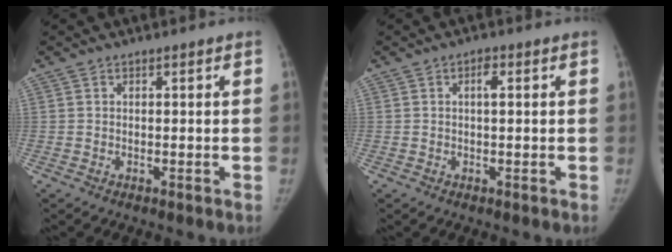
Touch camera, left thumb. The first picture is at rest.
{"total": 1.8, "force": [0.5, 0.8, 1.6], "torque": [-0.023, 0.003, 0.004]}